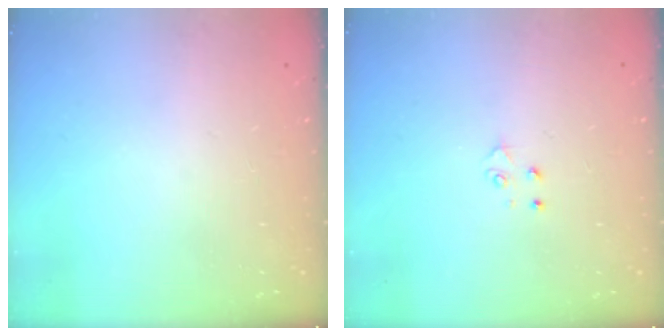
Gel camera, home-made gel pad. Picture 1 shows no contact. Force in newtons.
{"total": 3.6, "press": 3.5, "slide": 0.4}